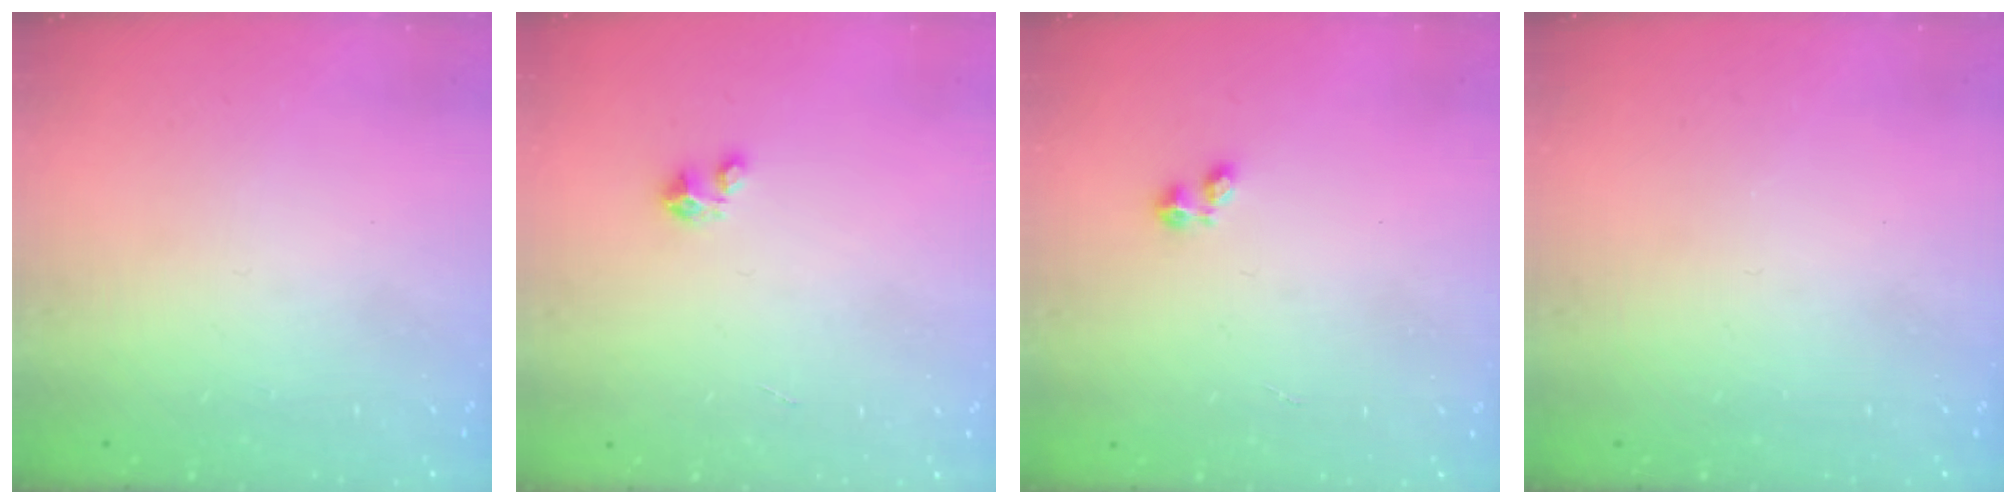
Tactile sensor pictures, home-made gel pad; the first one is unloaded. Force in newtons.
{"total": 2.1, "press": 2.1, "slide": 0.1}
{"total": 1.7, "press": 1.7, "slide": 0.5}
{"total": 0.0}